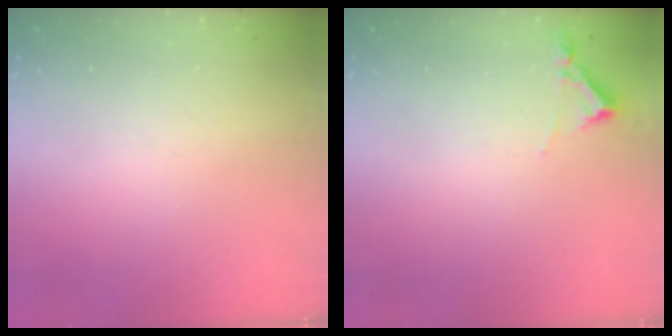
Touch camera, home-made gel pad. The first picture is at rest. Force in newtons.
{"total": 3.2, "press": 3.2, "slide": 0.5}